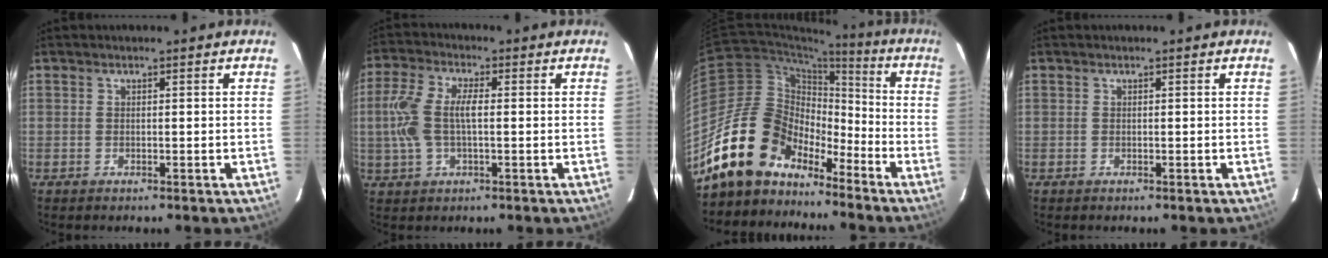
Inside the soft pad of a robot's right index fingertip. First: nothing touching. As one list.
[{"total": 9.0, "force": [0.0, 4.1, 8.0], "torque": [-0.175, 0.011, 0.001]}, {"total": 16.2, "force": [-12.3, 9.2, 5.1], "torque": [-0.105, 0.032, -0.220]}, {"total": 0.0}]